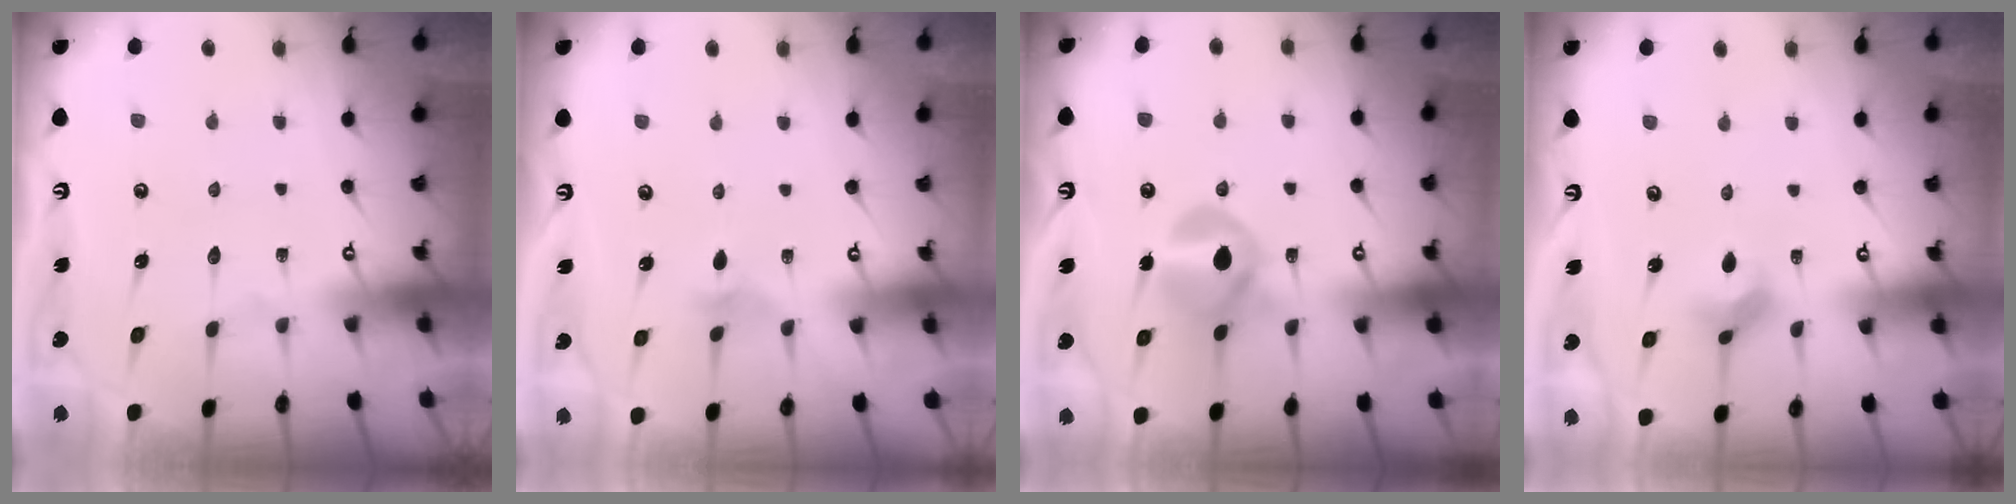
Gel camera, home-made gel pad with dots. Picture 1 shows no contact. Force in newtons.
{"total": 2.8, "press": 2.7, "slide": 0.7}
{"total": 11.7, "press": 11.6, "slide": 0.8}
{"total": 3.1, "press": 3.1, "slide": 0.1}